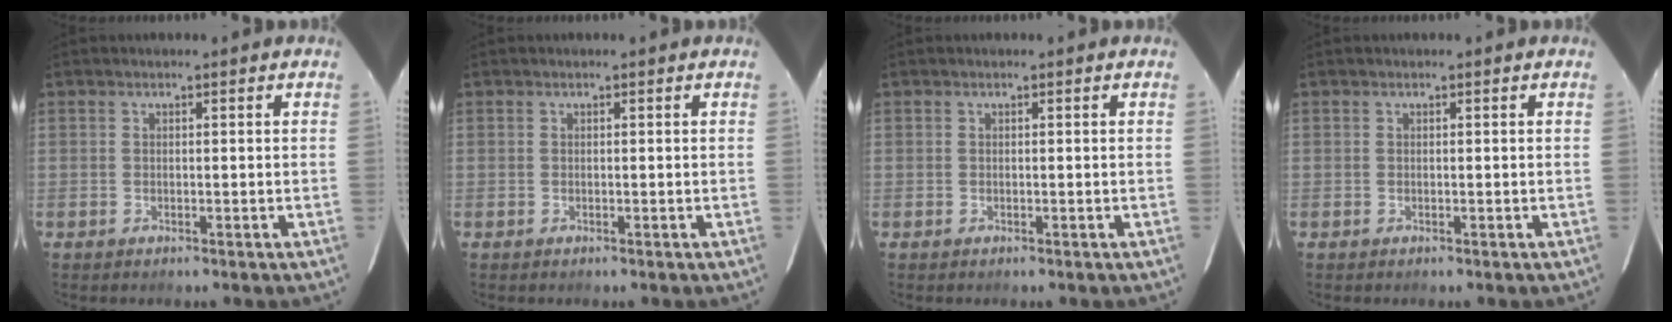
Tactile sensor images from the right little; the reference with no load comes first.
{"total": 0.0}
{"total": 0.0}
{"total": 0.0}